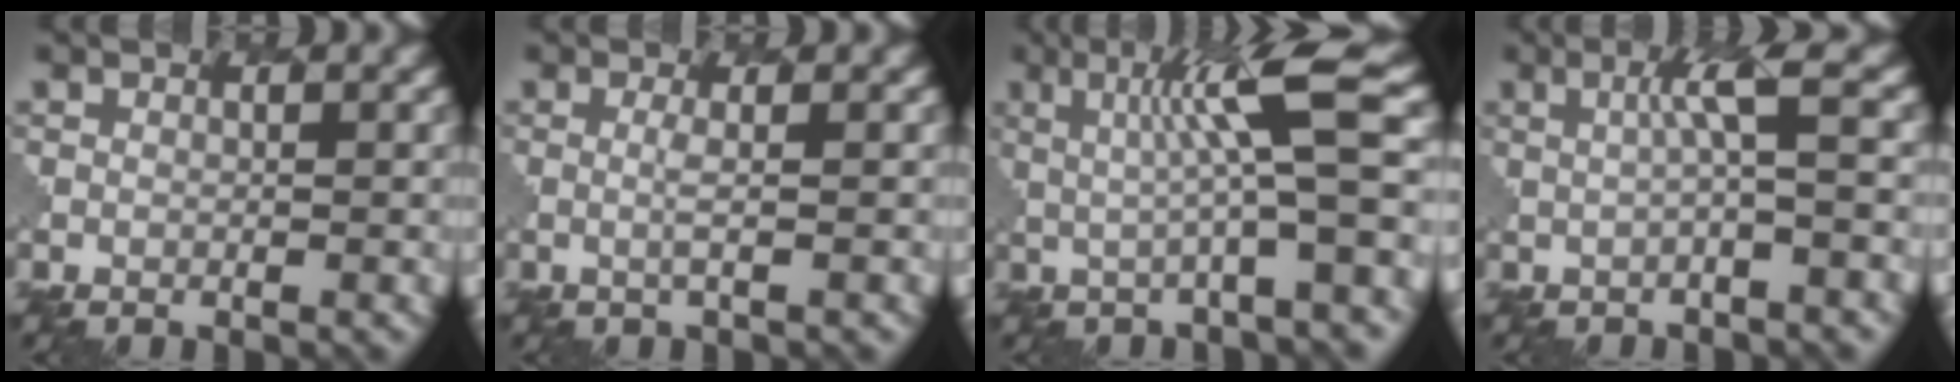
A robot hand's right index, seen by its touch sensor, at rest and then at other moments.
{"total": 1.2, "force": [0.3, 0.3, 1.1], "torque": [-0.021, -0.004, 0.002]}
{"total": 7.3, "force": [1.1, 0.8, 7.2], "torque": [-0.116, 0.009, 0.022]}
{"total": 3.0, "force": [0.6, 0.3, 2.9], "torque": [-0.050, 0.001, 0.010]}